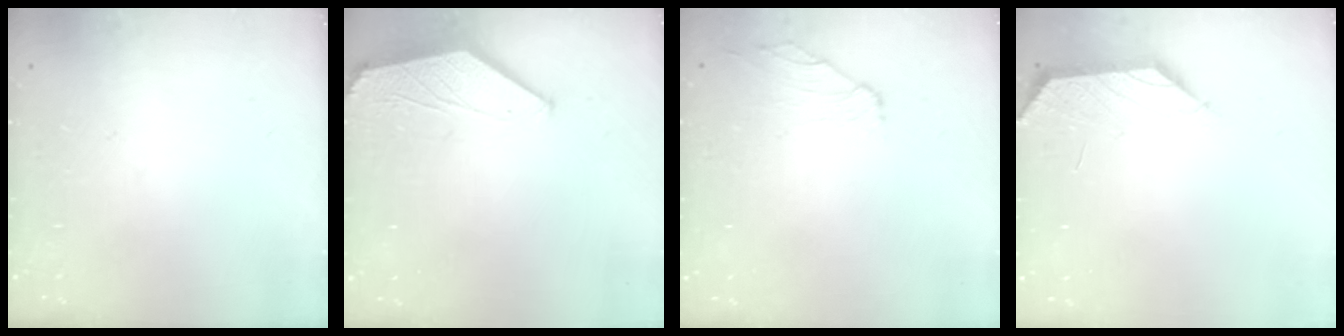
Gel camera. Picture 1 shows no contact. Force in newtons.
{"total": 1.6, "press": 1.6, "slide": 0.4}
{"total": 0.9, "press": 0.8, "slide": 0.5}
{"total": 1.2, "press": 1.1, "slide": 0.6}